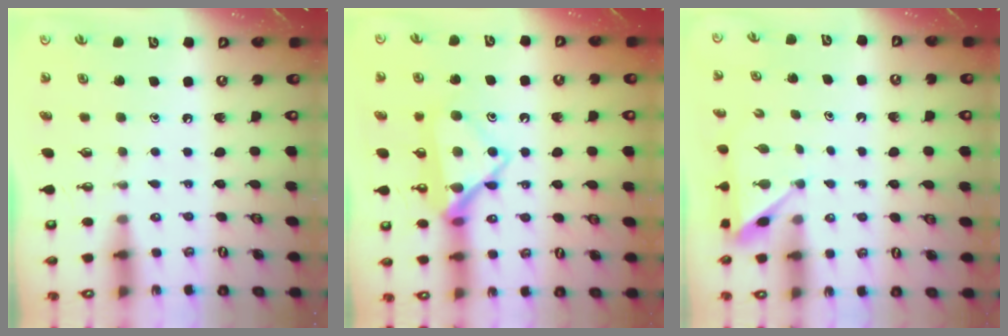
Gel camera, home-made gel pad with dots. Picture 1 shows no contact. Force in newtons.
{"total": 17.0, "press": 17.0, "slide": 0.5}
{"total": 2.7, "press": 2.7, "slide": 0.3}